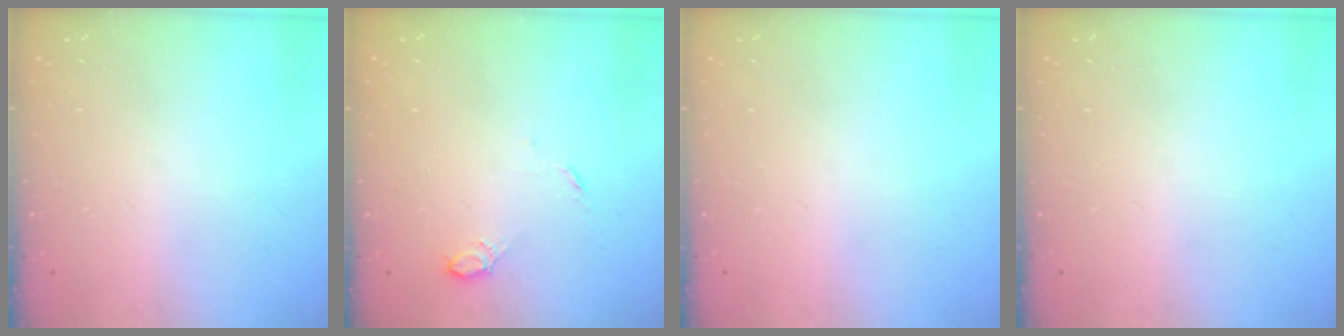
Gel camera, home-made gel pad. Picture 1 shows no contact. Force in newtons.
{"total": 4.9, "press": 4.9, "slide": 0.5}
{"total": 0.0}
{"total": 0.0}